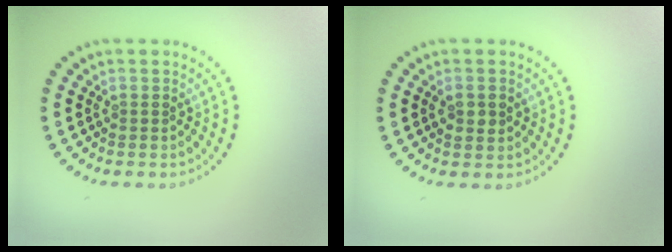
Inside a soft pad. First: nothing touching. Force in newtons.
{"total": 1.7, "press": 1.7, "slide": 0.2}